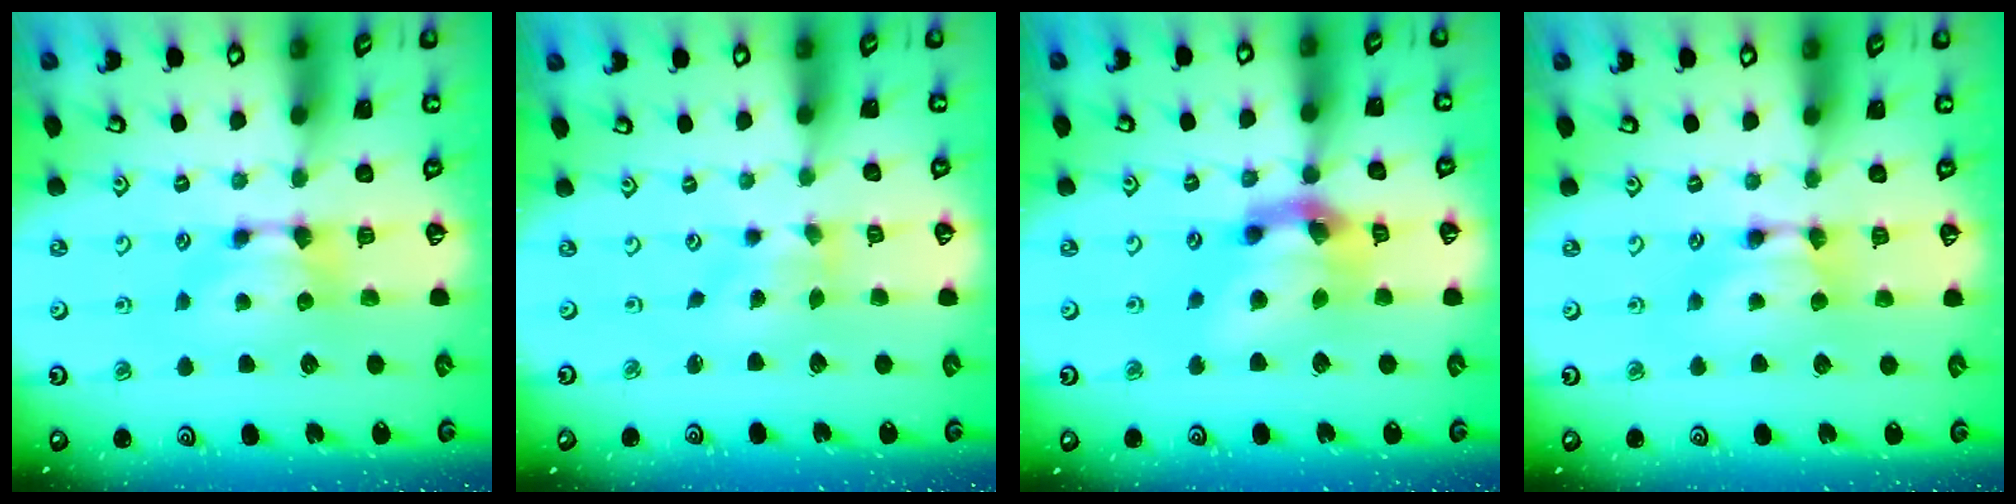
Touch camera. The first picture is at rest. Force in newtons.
{"total": 1.6, "press": 1.0, "slide": 1.3}
{"total": 8.1, "press": 7.7, "slide": 2.4}
{"total": 1.8, "press": 1.8, "slide": 0.1}